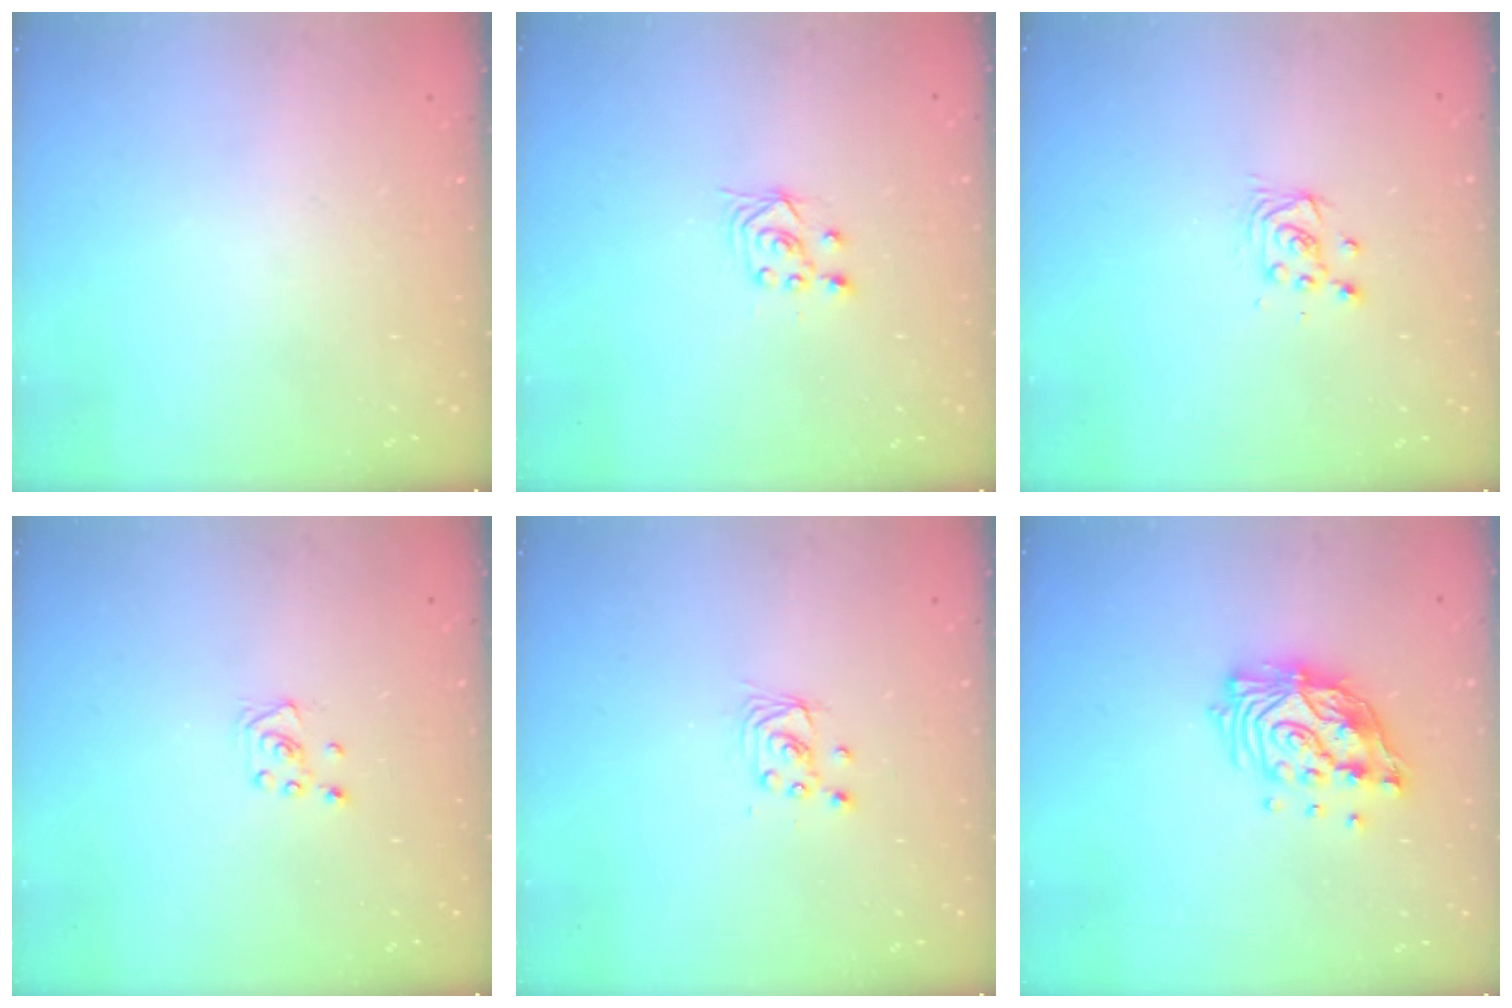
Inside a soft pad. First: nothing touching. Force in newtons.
{"total": 2.5, "press": 2.2, "slide": 1.2}
{"total": 3.7, "press": 3.7, "slide": 0.3}
{"total": 3.0, "press": 2.9, "slide": 0.3}
{"total": 2.9, "press": 2.9, "slide": 0.2}
{"total": 13.6, "press": 13.5, "slide": 1.5}